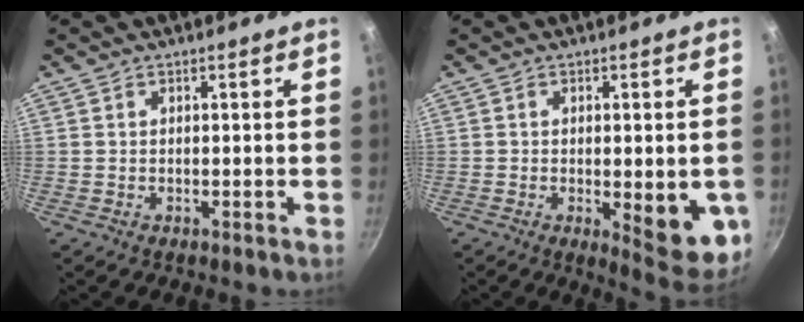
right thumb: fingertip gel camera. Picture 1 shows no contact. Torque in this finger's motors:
{"motor_torque": [-0.21, 0.73, 1.13, -0.27, 0.03]}